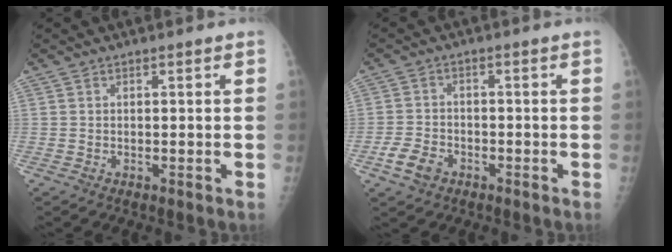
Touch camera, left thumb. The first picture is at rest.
{"total": 4.9, "force": [-2.5, 3.4, 2.4], "torque": [-0.044, 0.013, -0.044]}